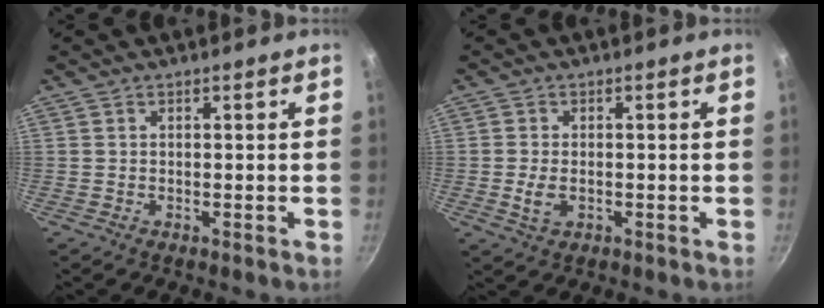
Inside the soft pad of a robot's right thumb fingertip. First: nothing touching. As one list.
[{"total": 3.5, "force": [-0.7, 2.1, 2.6], "torque": [-0.049, 0.002, -0.010]}]